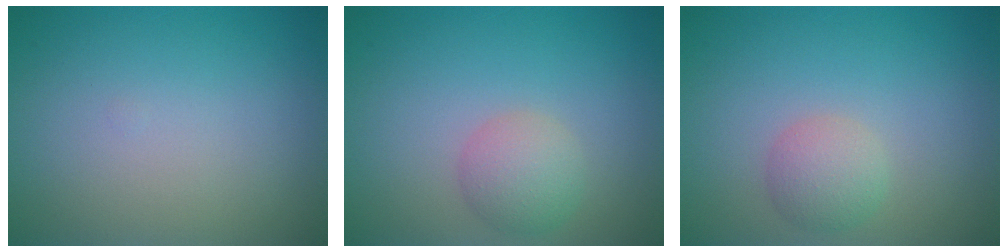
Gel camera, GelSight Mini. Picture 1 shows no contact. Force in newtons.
{"total": 2.7, "press": 2.7, "slide": 0.2}
{"total": 2.3, "press": 2.3, "slide": 0.2}